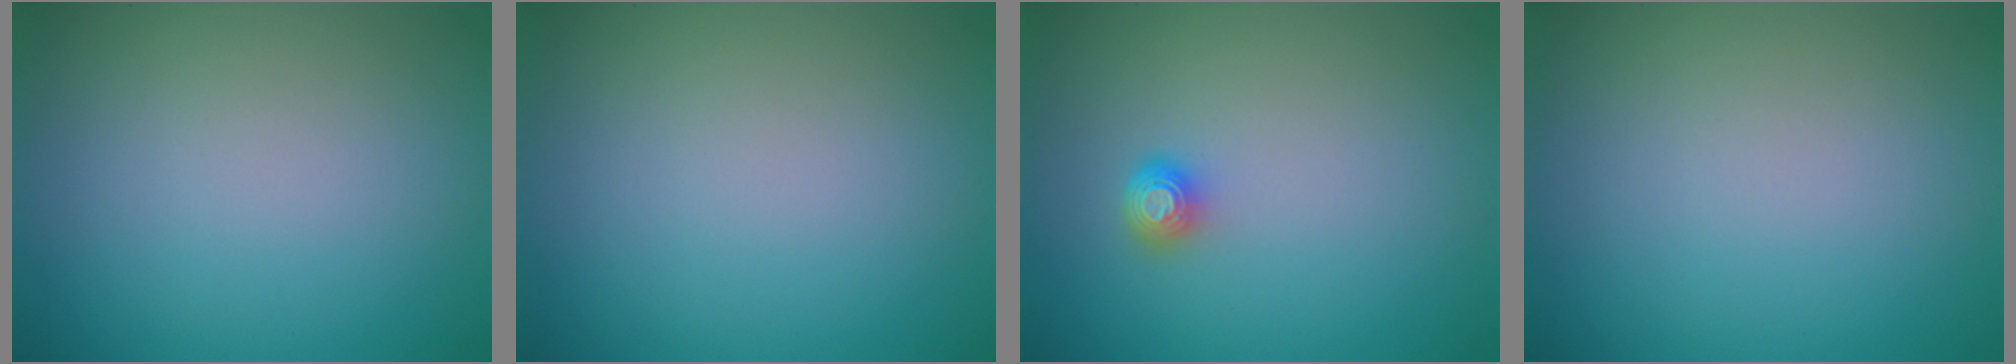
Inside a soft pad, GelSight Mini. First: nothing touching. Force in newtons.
{"total": 0.0}
{"total": 1.7, "press": 1.2, "slide": 1.1}
{"total": 0.0}